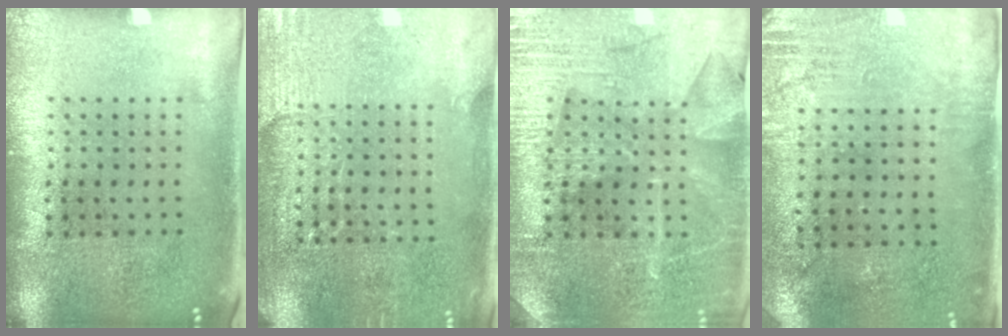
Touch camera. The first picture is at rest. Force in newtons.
{"total": 2.8, "press": 2.7, "slide": 0.8}
{"total": 3.3, "press": 3.3, "slide": 0.7}
{"total": 2.8, "press": 2.4, "slide": 1.5}